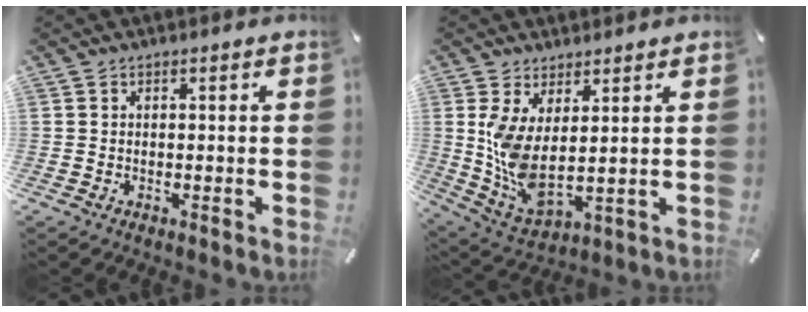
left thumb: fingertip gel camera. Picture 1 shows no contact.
{"total": 8.6, "force": [3.0, 3.8, 7.1], "torque": [-0.175, -0.040, 0.059]}